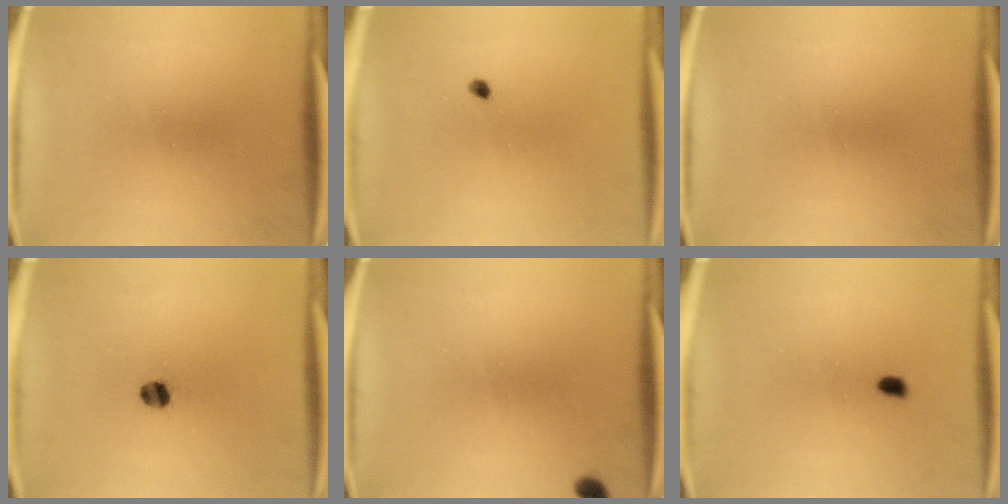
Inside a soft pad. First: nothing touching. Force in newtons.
{"total": 0.9}
{"total": 0.0}
{"total": 3.1}
{"total": 1.5}
{"total": 0.8}